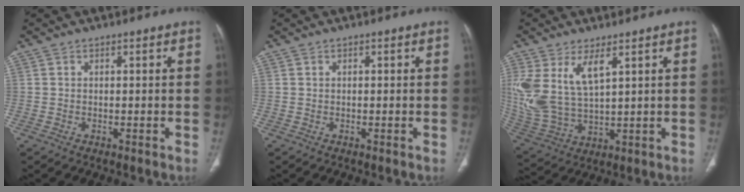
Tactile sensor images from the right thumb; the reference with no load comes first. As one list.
[{"total": 0.0}, {"total": 13.3, "force": [5.4, 6.3, 10.5], "torque": [-0.231, -0.021, 0.125]}]